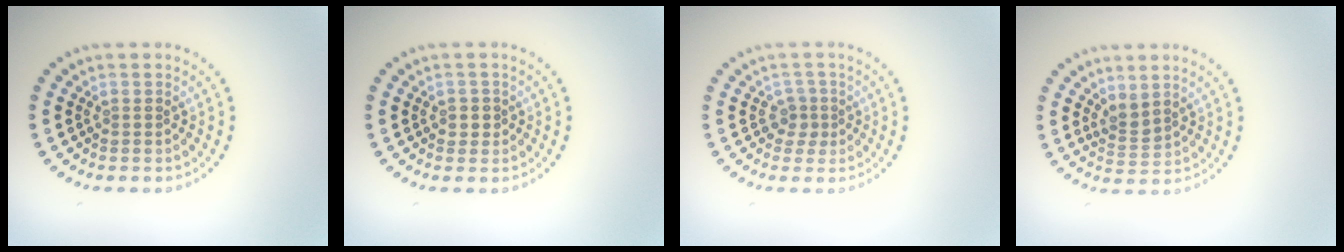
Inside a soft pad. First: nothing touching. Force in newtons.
{"total": 1.2, "press": 1.0, "slide": 0.5}
{"total": 1.6, "press": 1.3, "slide": 1.0}
{"total": 1.7, "press": 1.3, "slide": 1.1}